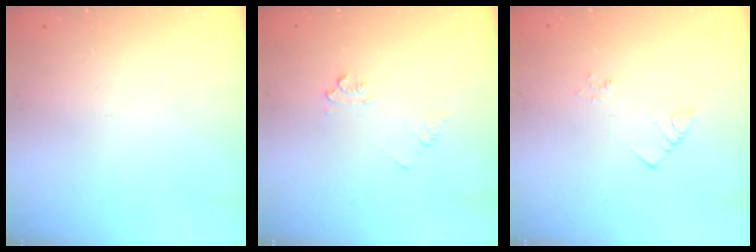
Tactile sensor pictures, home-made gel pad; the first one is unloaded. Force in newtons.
{"total": 5.0, "press": 4.9, "slide": 0.6}
{"total": 2.4, "press": 2.4, "slide": 0.4}